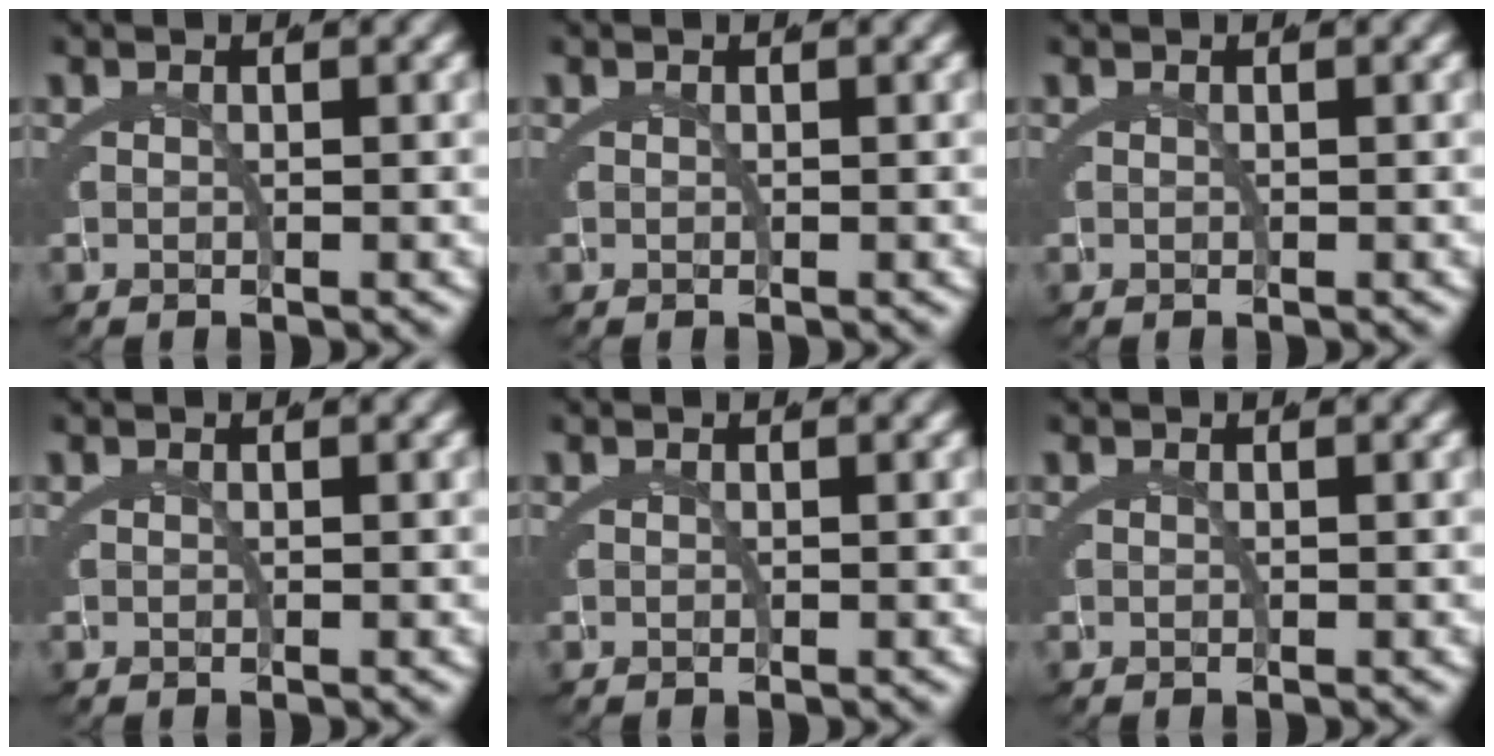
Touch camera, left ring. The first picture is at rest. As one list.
[{"total": 0.0}, {"total": 0.0}, {"total": 0.0}, {"total": 0.0}, {"total": 0.0}]